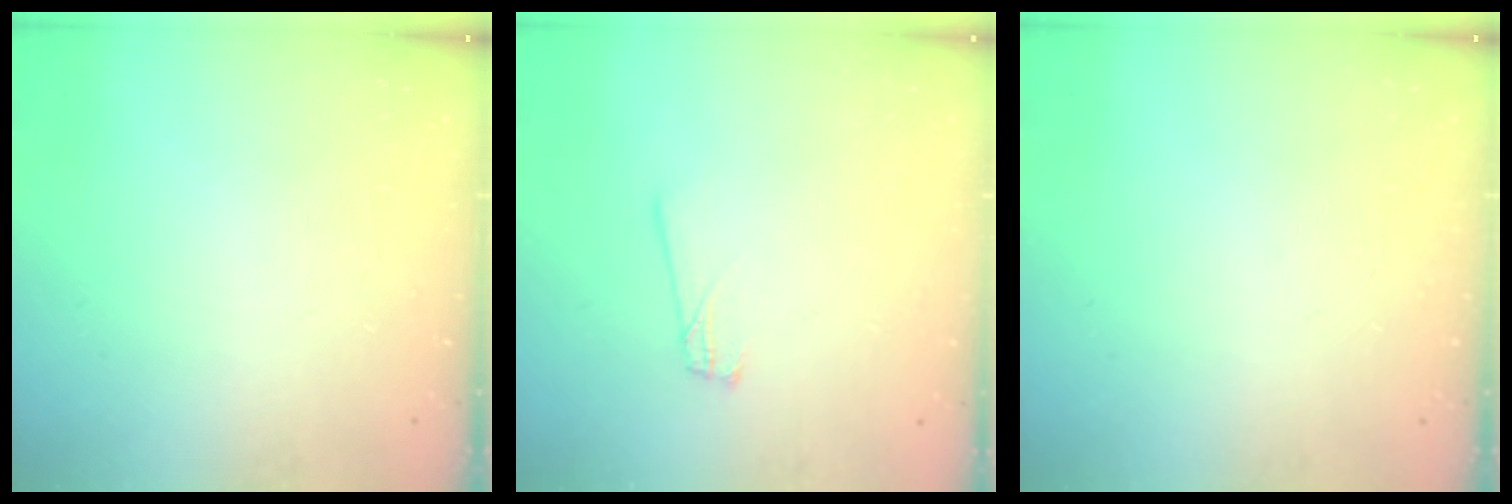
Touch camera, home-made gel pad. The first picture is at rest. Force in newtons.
{"total": 1.3, "press": 1.3, "slide": 0.1}
{"total": 0.0}